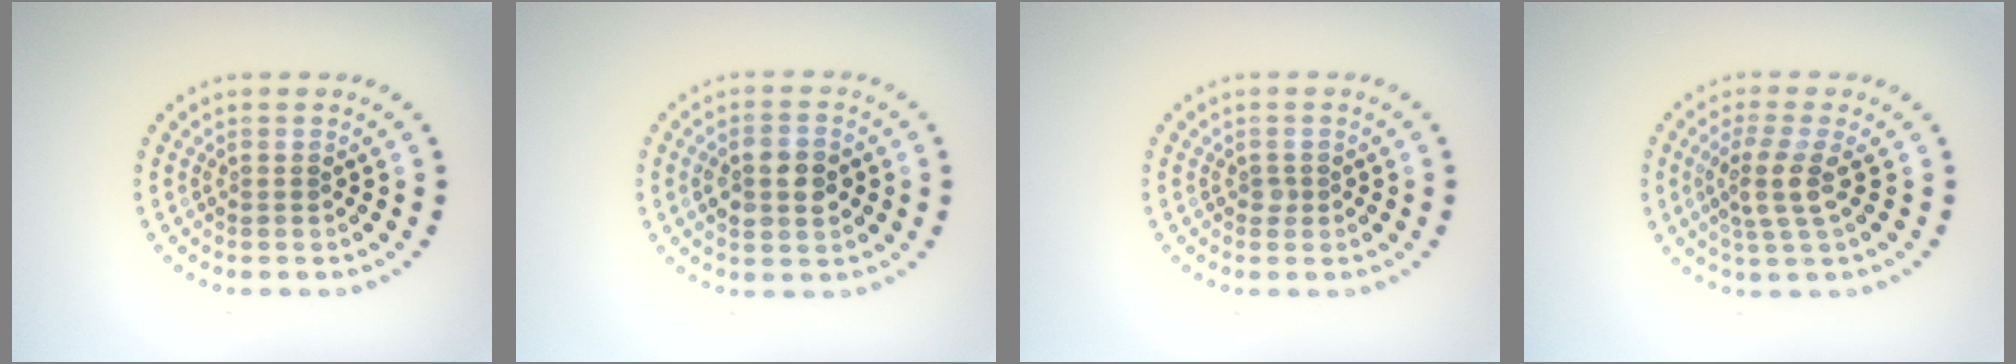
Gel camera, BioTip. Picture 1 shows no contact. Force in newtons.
{"total": 3.6, "press": 3.6, "slide": 0.1}
{"total": 0.6, "press": 0.5, "slide": 0.4}
{"total": 2.9, "press": 2.3, "slide": 1.8}